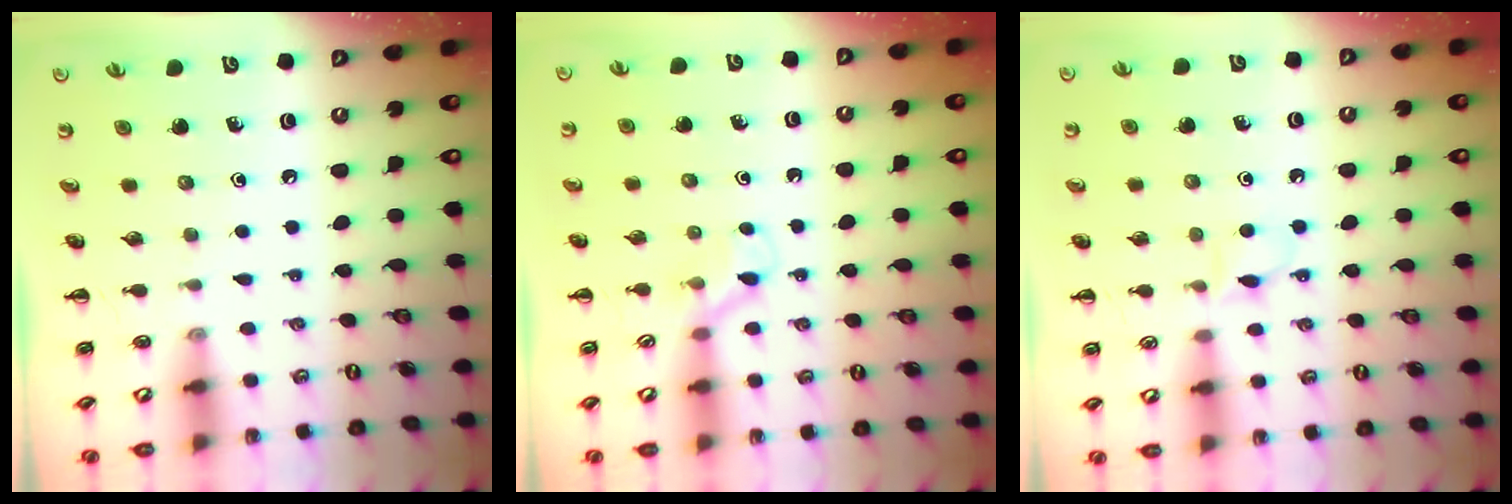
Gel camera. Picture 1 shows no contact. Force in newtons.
{"total": 3.8, "press": 3.5, "slide": 1.4}
{"total": 3.9, "press": 3.9, "slide": 0.8}